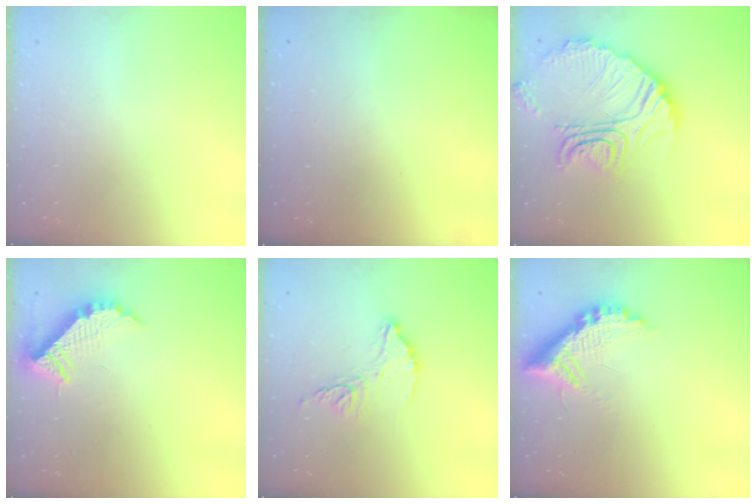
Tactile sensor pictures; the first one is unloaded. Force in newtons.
{"total": 3.0, "press": 3.0, "slide": 0.1}
{"total": 19.1, "press": 19.0, "slide": 1.7}
{"total": 9.6, "press": 9.6, "slide": 0.4}
{"total": 11.2, "press": 11.1, "slide": 0.9}
{"total": 12.8, "press": 12.8, "slide": 0.7}